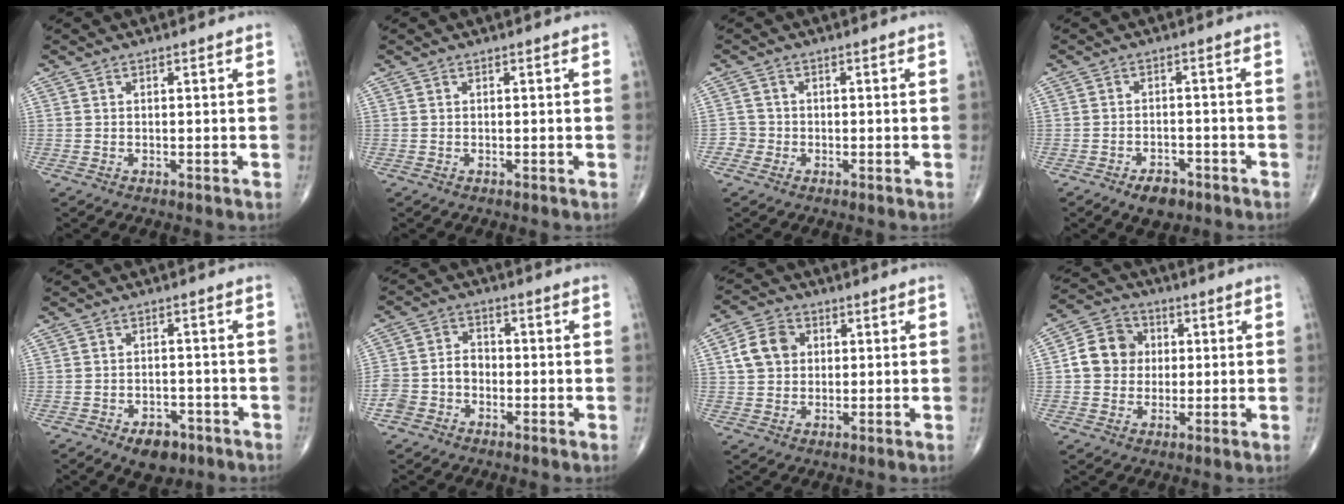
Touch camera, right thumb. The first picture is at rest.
{"total": 0.0}
{"total": 2.0, "force": [-0.8, 1.9, -0.2], "torque": [0.016, 0.009, -0.024]}
{"total": 4.8, "force": [-3.1, 2.7, 2.5], "torque": [-0.028, 0.013, -0.045]}
{"total": 6.0, "force": [-3.6, 3.6, 3.2], "torque": [-0.029, 0.018, -0.051]}
{"total": 7.0, "force": [-2.4, 5.6, 3.4], "torque": [-0.057, 0.032, -0.049]}
{"total": 7.6, "force": [1.5, 6.1, 4.4], "torque": [-0.068, 0.008, 0.022]}
{"total": 9.4, "force": [0.7, 8.3, 4.3], "torque": [-0.050, 0.013, 0.002]}